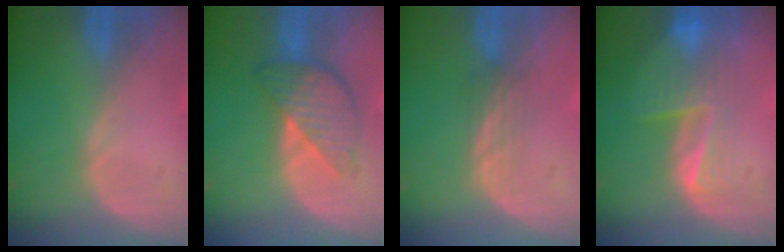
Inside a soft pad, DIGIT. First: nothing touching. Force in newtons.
{"total": 6.3, "press": 6.3, "slide": 0.3}
{"total": 2.3, "press": 2.2, "slide": 0.6}
{"total": 7.4, "press": 6.7, "slide": 3.1}